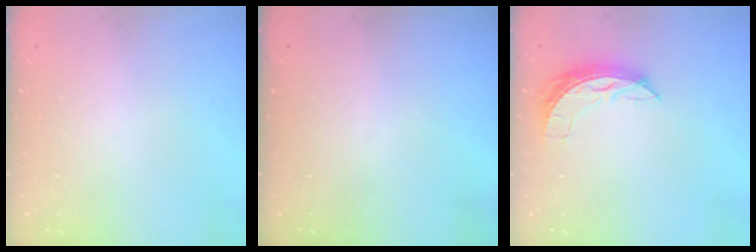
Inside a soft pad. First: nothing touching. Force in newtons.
{"total": 0.0}
{"total": 6.8, "press": 6.8, "slide": 0.4}